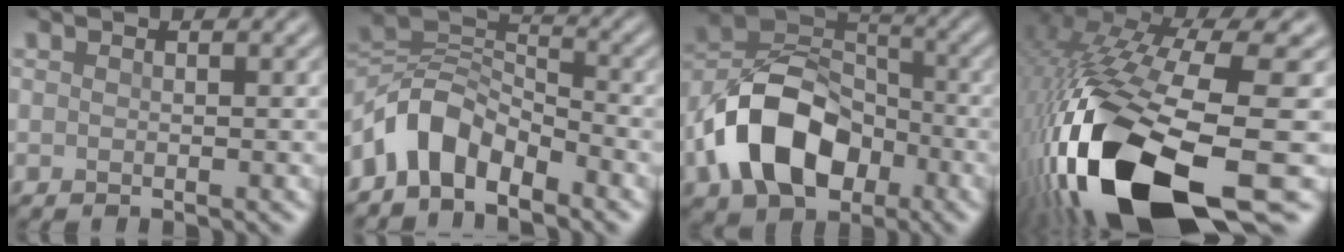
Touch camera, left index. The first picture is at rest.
{"total": 5.9, "force": [-4.0, 3.2, 3.0], "torque": [-0.046, 0.008, -0.087]}
{"total": 10.7, "force": [-4.0, 7.2, 6.9], "torque": [-0.127, 0.011, -0.083]}
{"total": 18.0, "force": [-7.3, 6.1, 15.3], "torque": [-0.319, -0.037, -0.106]}